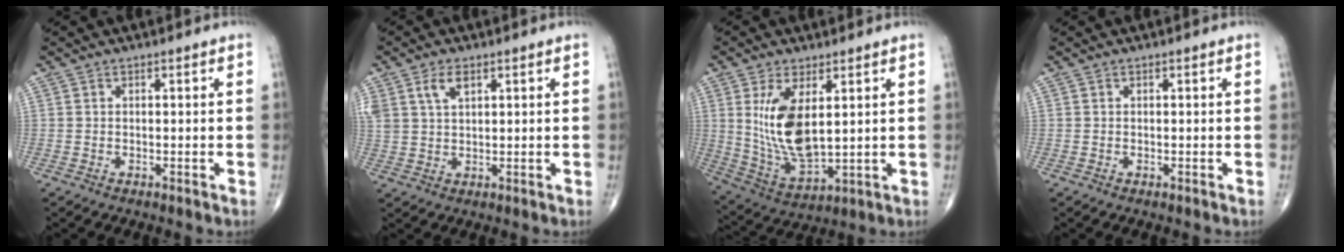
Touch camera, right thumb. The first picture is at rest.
{"total": 5.4, "force": [2.7, 3.0, 3.6], "torque": [-0.070, -0.003, 0.058]}
{"total": 12.9, "force": [3.0, 5.9, 11.0], "torque": [-0.209, -0.025, 0.078]}
{"total": 0.0}